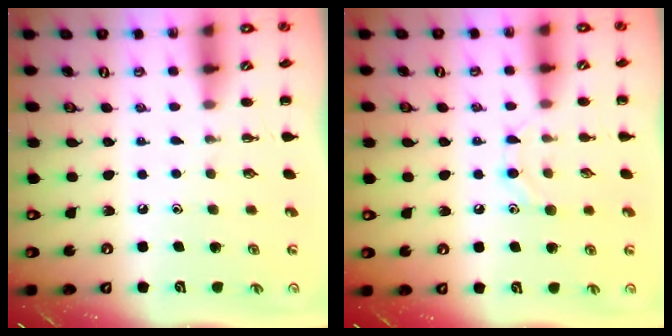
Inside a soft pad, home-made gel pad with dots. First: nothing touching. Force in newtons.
{"total": 6.9, "press": 6.7, "slide": 1.3}